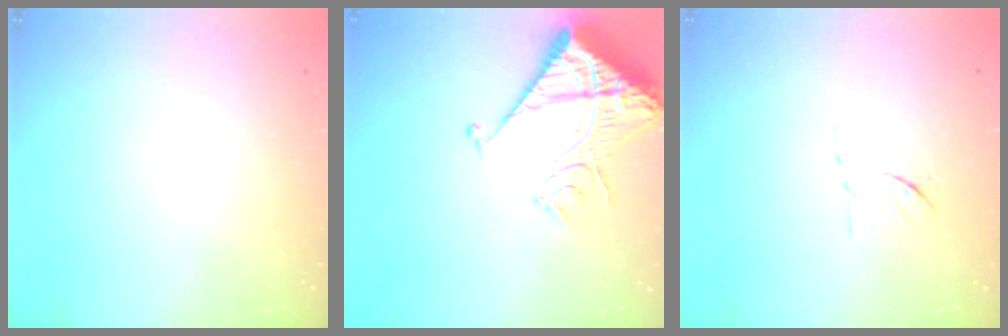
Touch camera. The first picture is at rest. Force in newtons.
{"total": 15.6, "press": 15.4, "slide": 1.8}
{"total": 8.2, "press": 8.2, "slide": 0.2}